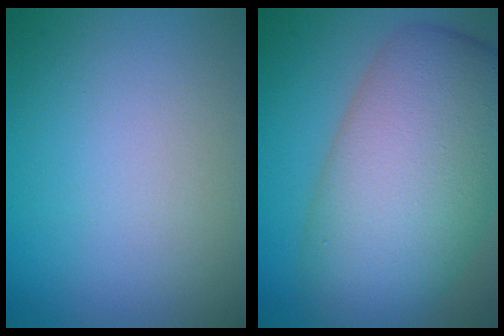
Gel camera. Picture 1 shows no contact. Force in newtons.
{"total": 12.4, "press": 12.4, "slide": 0.3}